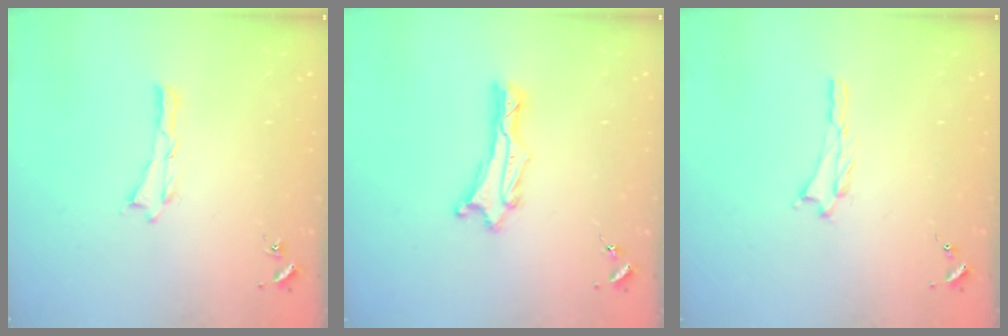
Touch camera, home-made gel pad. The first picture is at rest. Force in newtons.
{"total": 1.3, "press": 1.2, "slide": 0.1}
{"total": 0.7, "press": 0.7, "slide": 0.1}